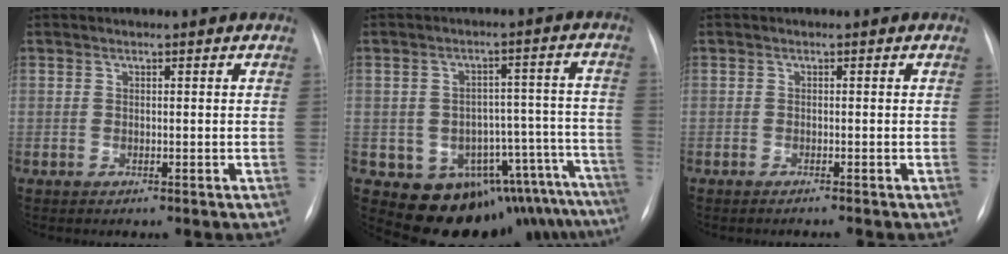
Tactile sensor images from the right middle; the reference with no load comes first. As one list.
[{"total": 15.4, "force": [-12.9, 7.2, 4.4], "torque": [-0.022, 0.065, -0.149]}, {"total": 0.8, "force": [-0.7, -0.1, 0.3], "torque": [-0.009, -0.002, -0.010]}]